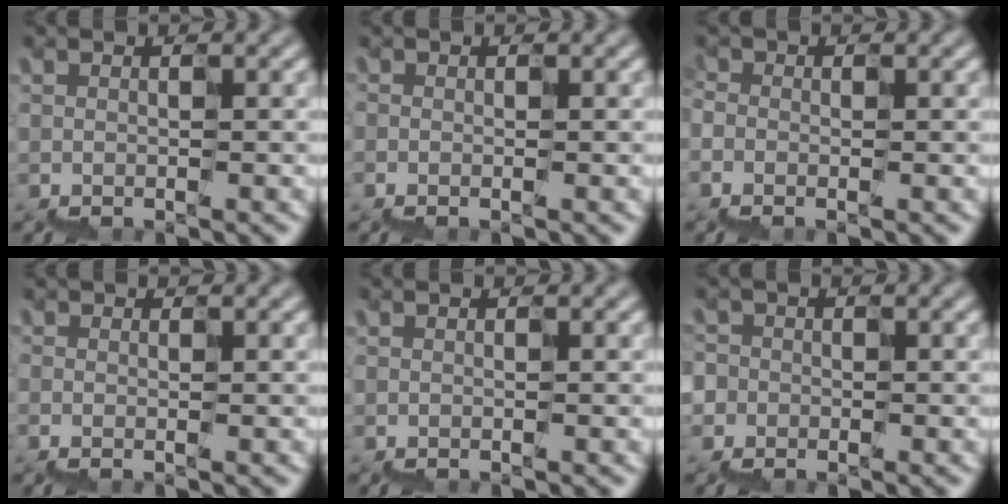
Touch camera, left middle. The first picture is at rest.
{"total": 0.0}
{"total": 0.7, "force": [-0.5, 0.5, 0.2], "torque": [-0.001, 0.006, -0.012]}
{"total": 0.0}
{"total": 0.0}
{"total": 1.8, "force": [-0.9, 1.5, -0.4], "torque": [0.019, 0.009, -0.017]}